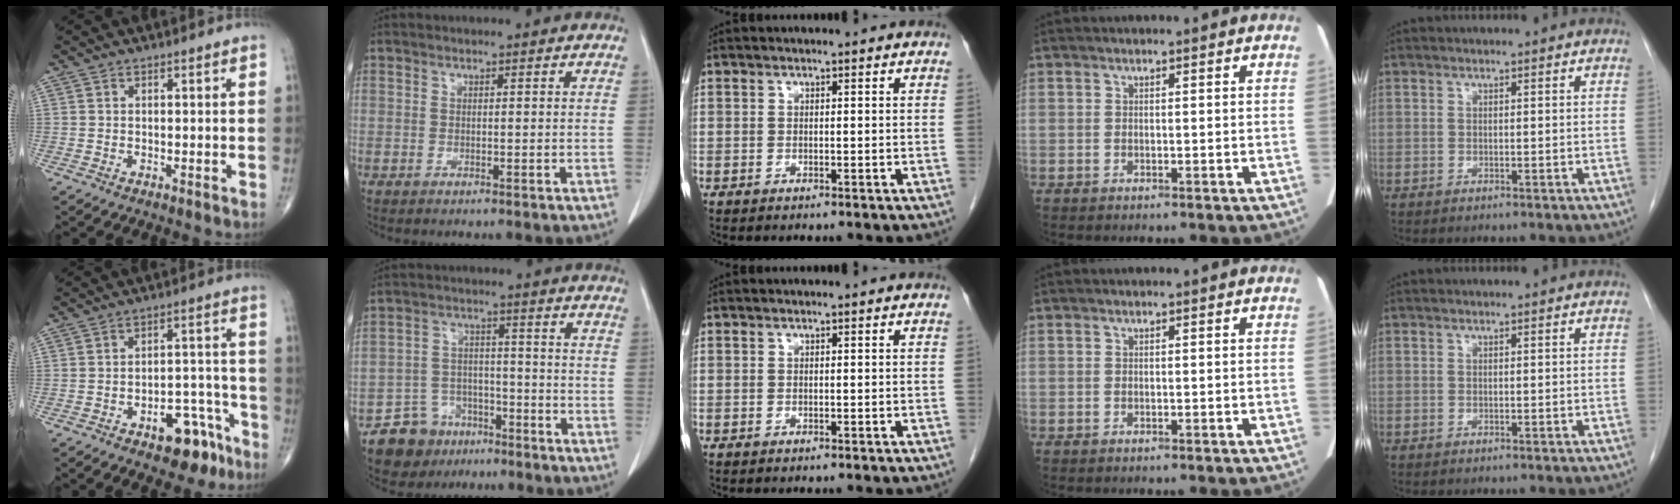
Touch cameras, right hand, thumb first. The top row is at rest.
{"thumb": {"total": 10.9, "force": [-6.5, 5.4, 6.8], "torque": [-0.061, 0.057, -0.084]}, "index": {"total": 7.9, "force": [-5.4, 5.7, 0.8], "torque": [-0.015, 0.019, -0.088]}}